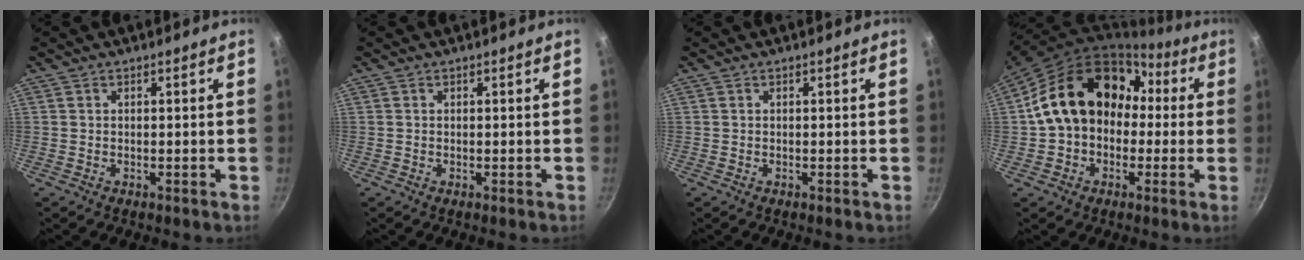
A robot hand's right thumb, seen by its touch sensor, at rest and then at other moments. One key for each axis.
{"total": 0.0}
{"total": 0.0}
{"total": 19.2, "fx": 1.3, "fy": 14.9, "fz": 12.0, "tx": -0.162, "ty": 0.067, "tz": 0.019}